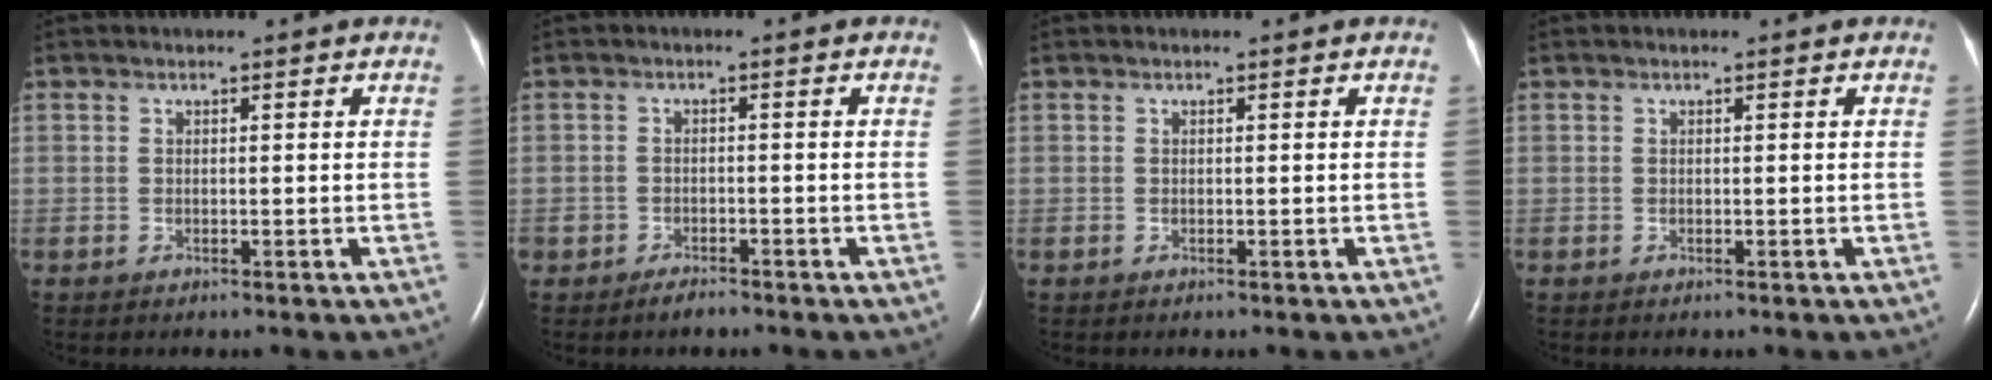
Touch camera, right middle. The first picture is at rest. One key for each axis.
{"total": 1.7, "fx": -1.5, "fy": 0.7, "fz": 0.4, "tx": -0.012, "ty": 0.000, "tz": -0.022}
{"total": 0.0}
{"total": 0.0}